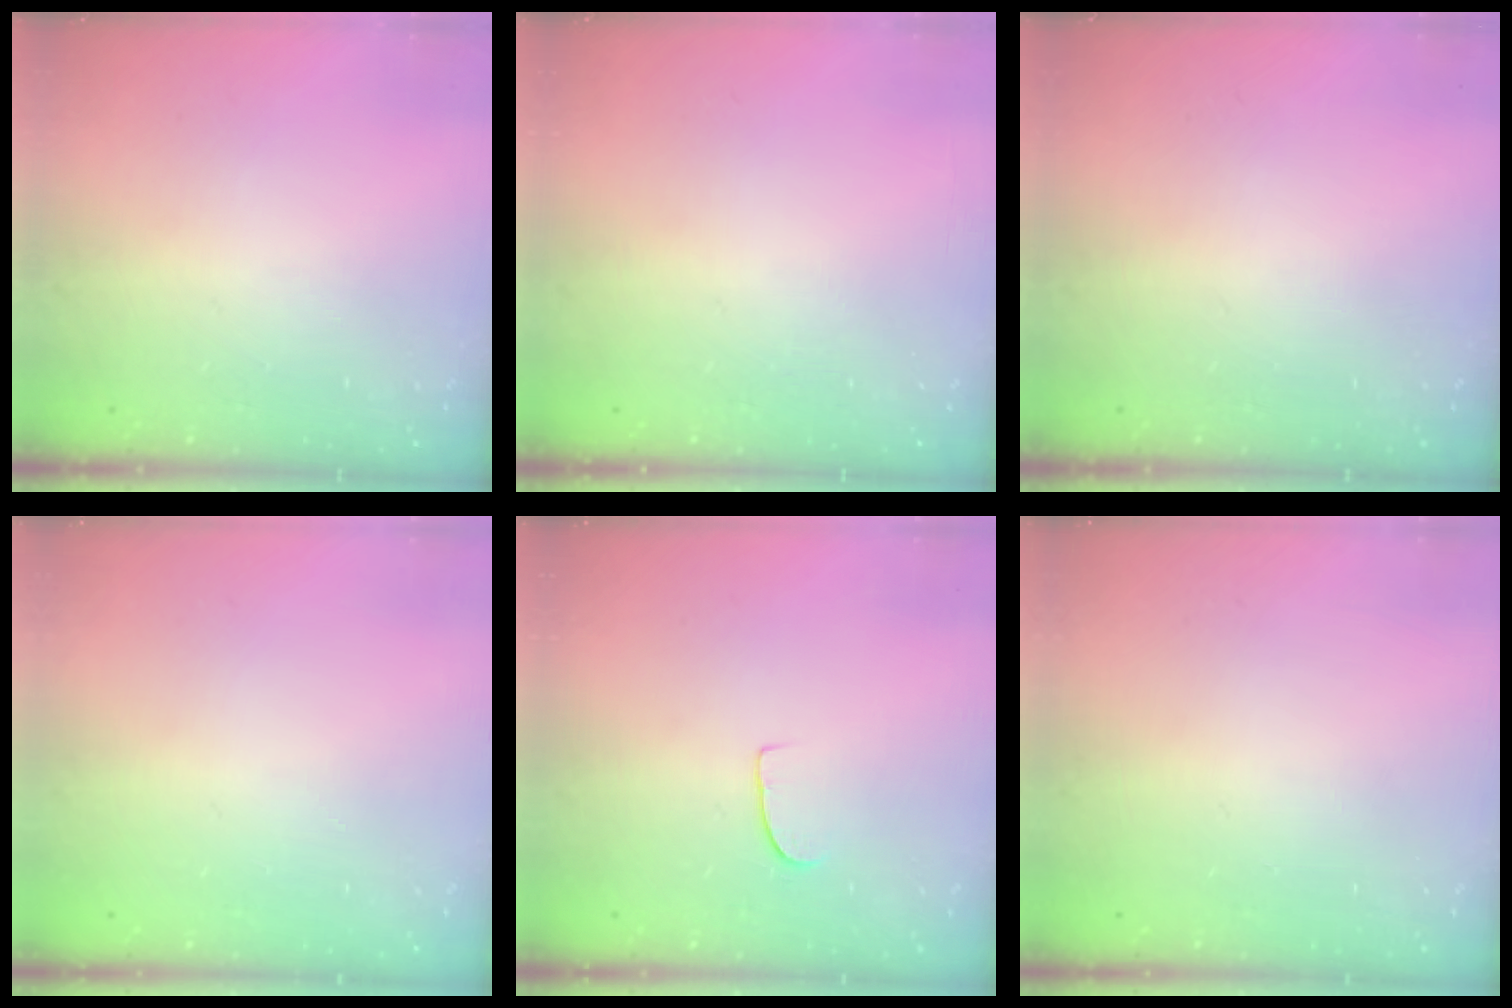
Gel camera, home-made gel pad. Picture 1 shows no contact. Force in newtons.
{"total": 0.0}
{"total": 0.0}
{"total": 0.0}
{"total": 4.7, "press": 4.7, "slide": 0.3}
{"total": 0.0}